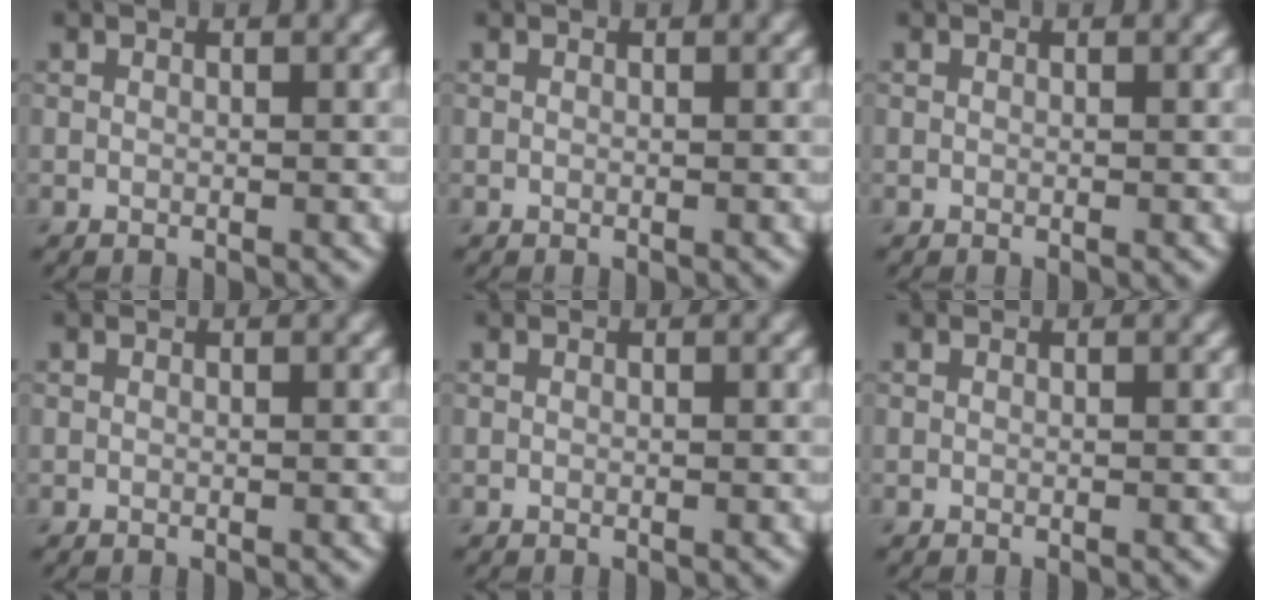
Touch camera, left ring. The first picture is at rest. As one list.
[{"total": 0.0}, {"total": 0.0}, {"total": 0.0}, {"total": 0.0}, {"total": 0.0}]